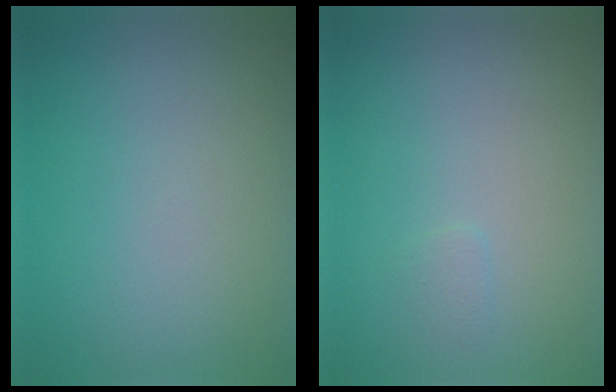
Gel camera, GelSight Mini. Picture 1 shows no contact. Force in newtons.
{"total": 0.6, "press": 0.6, "slide": 0.1}